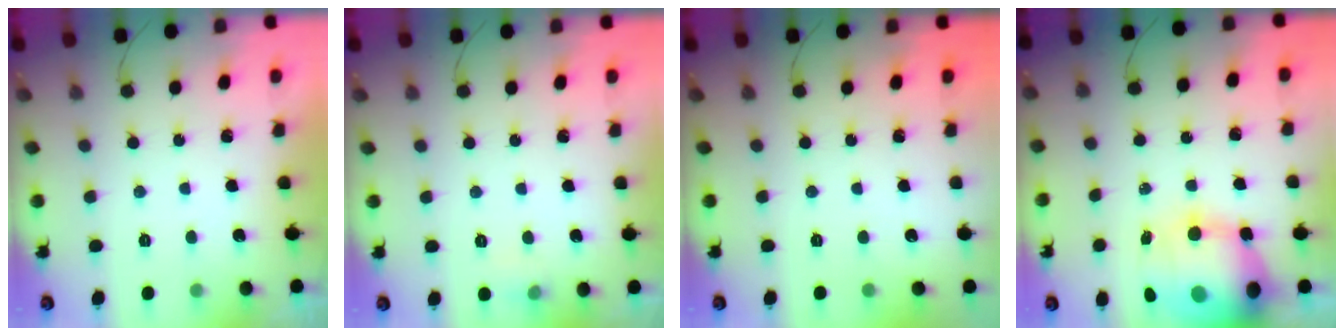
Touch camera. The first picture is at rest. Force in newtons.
{"total": 5.3, "press": 5.0, "slide": 1.7}
{"total": 0.0}
{"total": 20.3, "press": 19.7, "slide": 4.7}